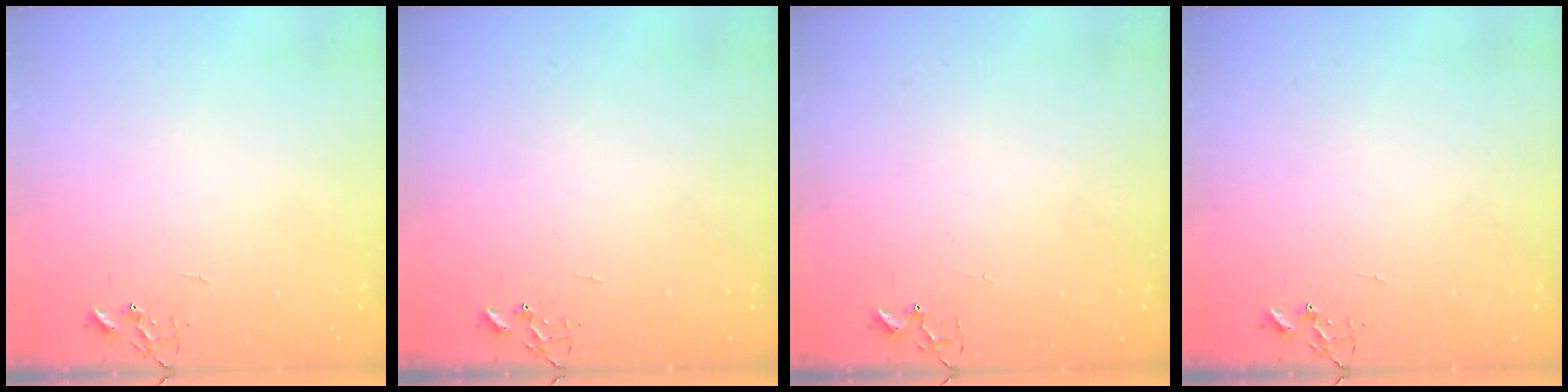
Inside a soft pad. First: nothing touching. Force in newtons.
{"total": 0.0}
{"total": 3.3, "press": 3.3, "slide": 0.5}
{"total": 0.0}